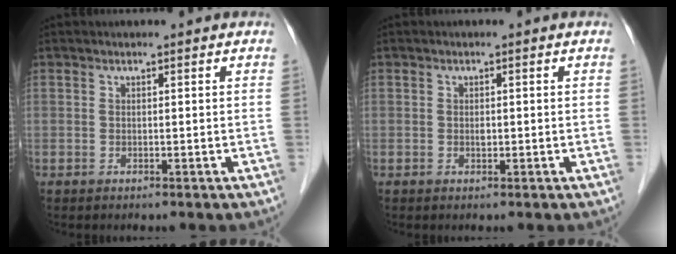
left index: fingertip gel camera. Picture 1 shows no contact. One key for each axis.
{"total": 0.7, "fx": -0.3, "fy": 0.5, "fz": 0.5, "tx": -0.010, "ty": -0.003, "tz": -0.004}